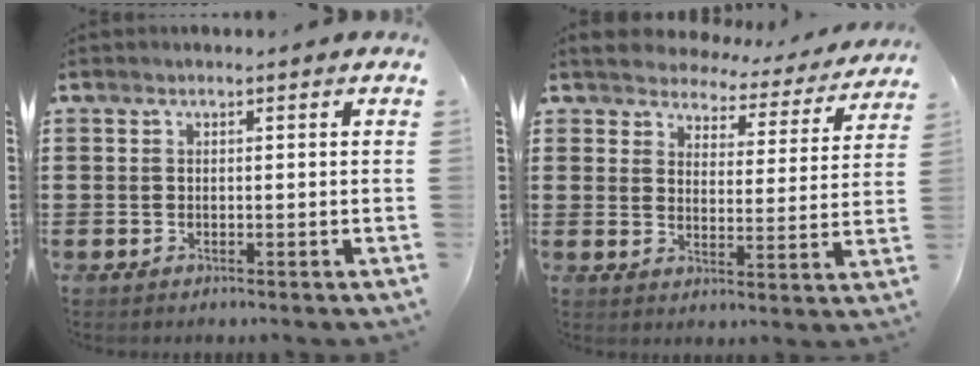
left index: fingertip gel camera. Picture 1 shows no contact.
{"total": 4.0, "force": [4.0, 0.8, -0.1], "torque": [-0.026, -0.028, 0.066]}